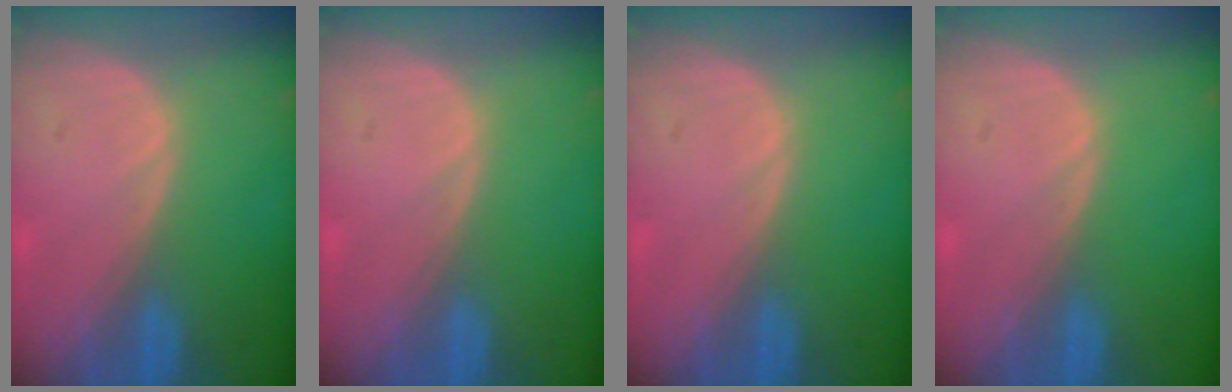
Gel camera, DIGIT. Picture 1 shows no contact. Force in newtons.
{"total": 0.0}
{"total": 0.0}
{"total": 0.0}